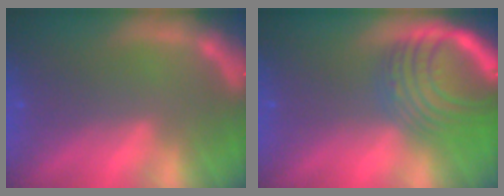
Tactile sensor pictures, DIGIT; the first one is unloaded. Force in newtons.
{"total": 10.0}